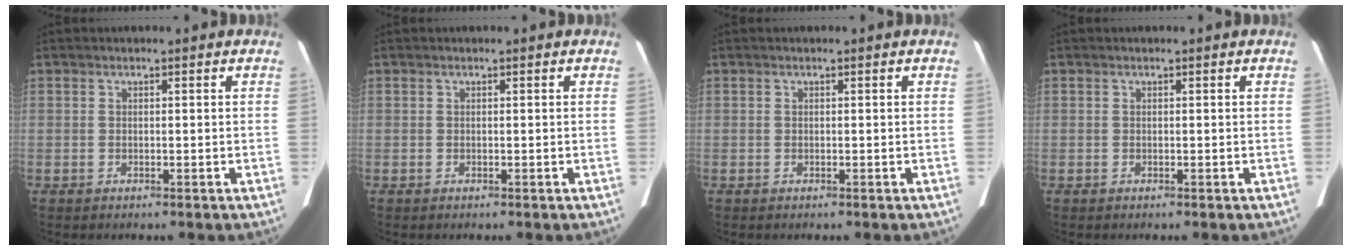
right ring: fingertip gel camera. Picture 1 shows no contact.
{"total": 0.0}
{"total": 0.0}
{"total": 0.0}